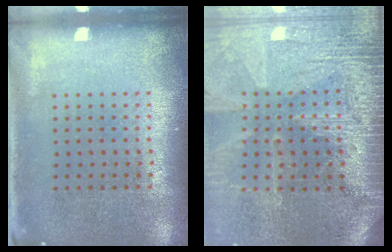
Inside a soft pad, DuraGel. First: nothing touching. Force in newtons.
{"total": 3.6, "press": 3.3, "slide": 1.5}